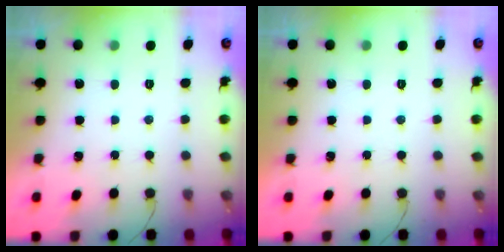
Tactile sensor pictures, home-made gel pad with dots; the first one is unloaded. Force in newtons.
{"total": 0.0}